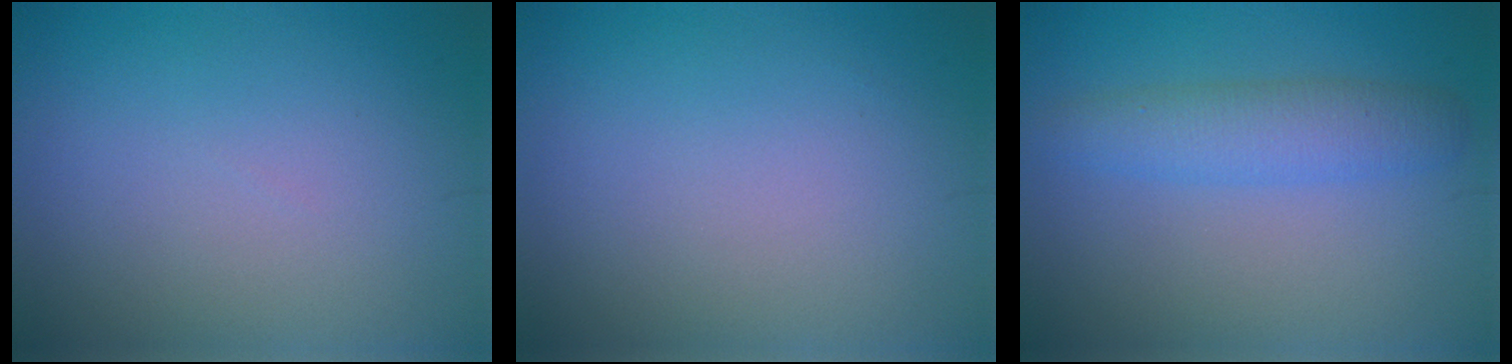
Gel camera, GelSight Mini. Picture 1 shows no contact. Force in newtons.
{"total": 0.0}
{"total": 3.3, "press": 3.3, "slide": 0.0}